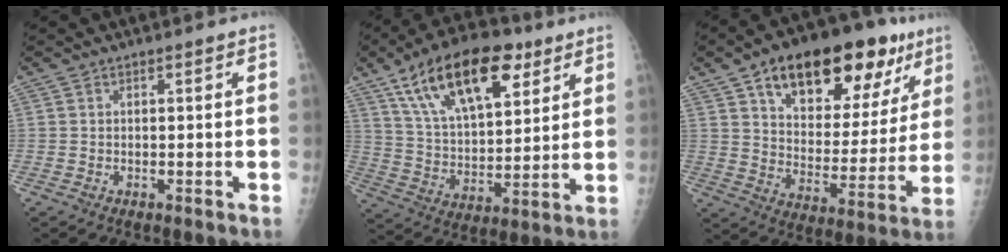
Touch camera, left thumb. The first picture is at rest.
{"total": 21.8, "force": [11.6, 10.4, 15.2], "torque": [-0.230, -0.026, 0.203]}
{"total": 26.5, "force": [14.4, 13.1, 18.1], "torque": [-0.224, -0.013, 0.222]}